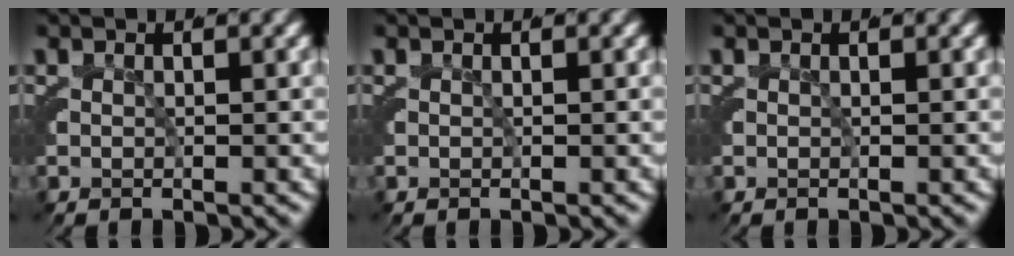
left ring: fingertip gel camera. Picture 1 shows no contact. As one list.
[{"total": 0.0}, {"total": 0.0}]